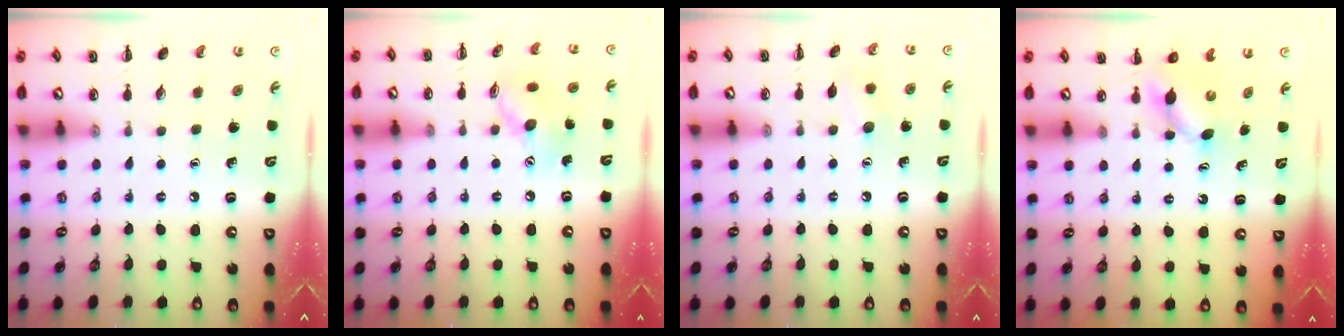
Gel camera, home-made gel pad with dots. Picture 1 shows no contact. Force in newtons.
{"total": 9.4, "press": 9.3, "slide": 0.7}
{"total": 6.1, "press": 6.0, "slide": 1.3}
{"total": 4.0, "press": 3.9, "slide": 0.7}